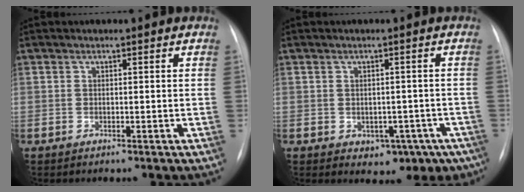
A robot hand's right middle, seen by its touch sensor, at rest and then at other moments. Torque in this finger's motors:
{"motor_torque": [-0.11, -0.08, 0.01, 0.00]}